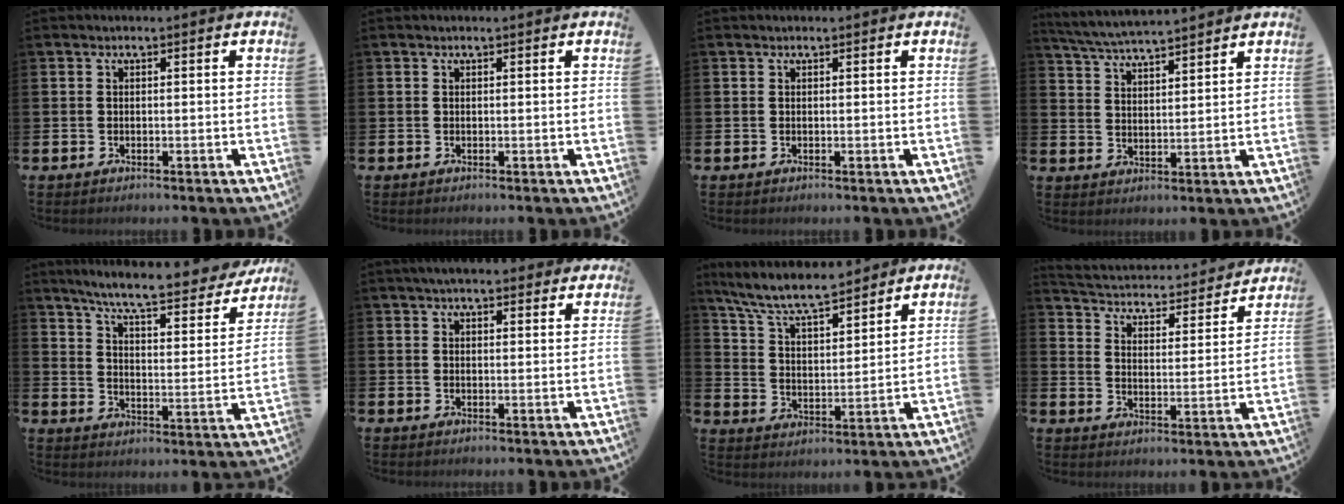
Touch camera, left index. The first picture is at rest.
{"total": 0.0}
{"total": 0.0}
{"total": 5.2, "force": [5.1, 0.0, 0.8], "torque": [-0.042, -0.027, 0.092]}
{"total": 7.7, "force": [6.9, 0.4, 3.3], "torque": [-0.089, -0.047, 0.116]}
{"total": 3.6, "force": [3.3, 0.9, 1.2], "torque": [-0.030, -0.006, 0.060]}
{"total": 8.2, "force": [7.5, 1.4, 2.8], "torque": [-0.092, -0.044, 0.133]}
{"total": 3.7, "force": [3.5, 1.1, 0.7], "torque": [-0.041, -0.034, 0.050]}